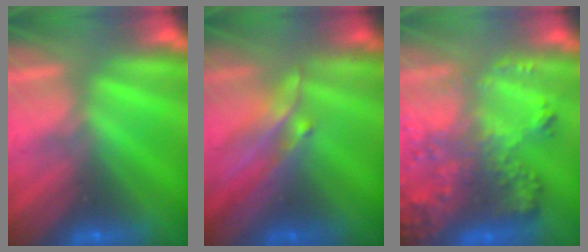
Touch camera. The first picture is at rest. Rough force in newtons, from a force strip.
{"total": 2.9}
{"total": 6.6}